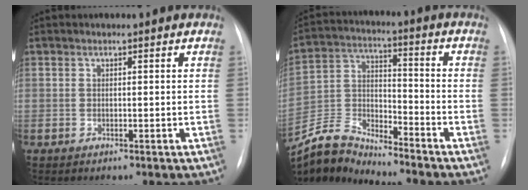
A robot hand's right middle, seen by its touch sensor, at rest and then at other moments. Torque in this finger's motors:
{"motor_torque": [-0.28, 0.00, -0.04, -0.01]}